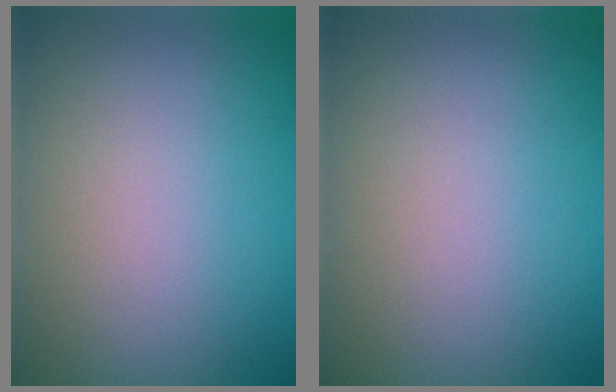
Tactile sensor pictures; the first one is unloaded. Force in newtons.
{"total": 0.0}